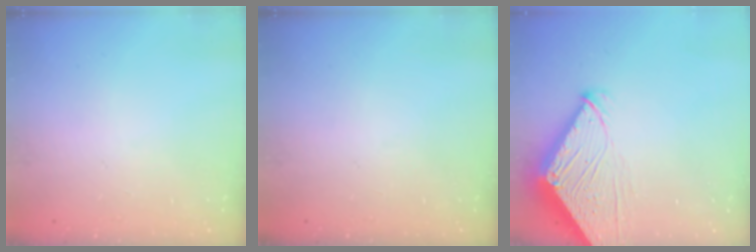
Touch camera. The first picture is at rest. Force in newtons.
{"total": 0.0}
{"total": 7.1, "press": 7.1, "slide": 0.8}